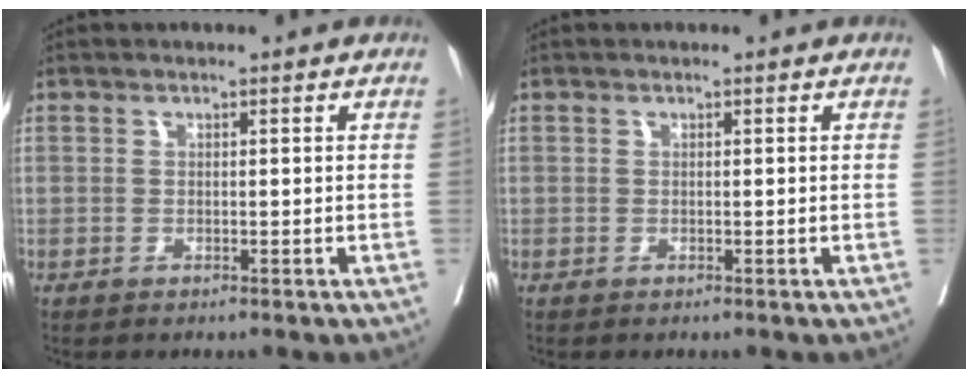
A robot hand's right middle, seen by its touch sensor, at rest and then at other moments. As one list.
[{"total": 0.0}]